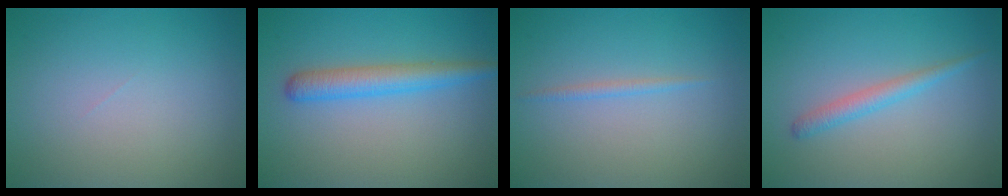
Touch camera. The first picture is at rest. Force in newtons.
{"total": 3.3, "press": 3.3, "slide": 0.1}
{"total": 0.8, "press": 0.8, "slide": 0.0}
{"total": 1.8, "press": 1.8, "slide": 0.0}